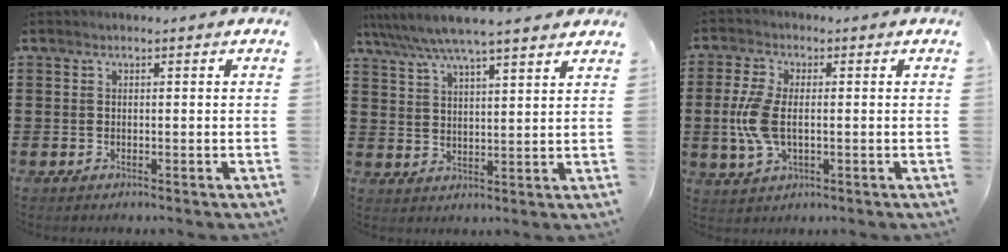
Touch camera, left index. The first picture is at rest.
{"total": 5.9, "force": [5.1, 0.3, 2.8], "torque": [-0.072, -0.021, 0.088]}
{"total": 7.3, "force": [-0.5, 3.6, 6.3], "torque": [-0.164, -0.009, -0.018]}